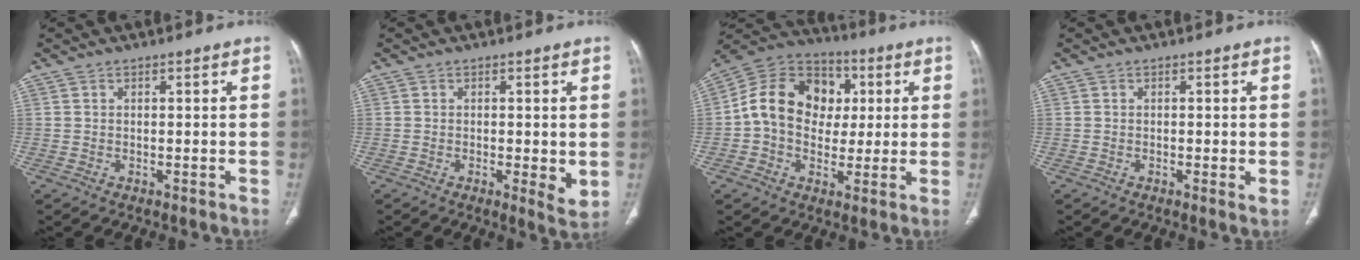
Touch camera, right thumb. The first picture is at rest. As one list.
[{"total": 4.2, "force": [-0.4, 1.3, 3.9], "torque": [-0.062, -0.014, -0.008]}, {"total": 16.2, "force": [1.4, 12.8, 9.7], "torque": [-0.137, 0.025, 0.015]}, {"total": 1.6, "force": [-0.2, 0.4, 1.5], "torque": [-0.029, -0.006, -0.005]}]